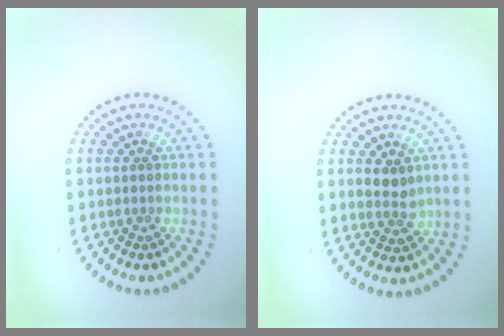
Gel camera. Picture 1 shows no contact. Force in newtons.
{"total": 1.9, "press": 1.9, "slide": 0.4}